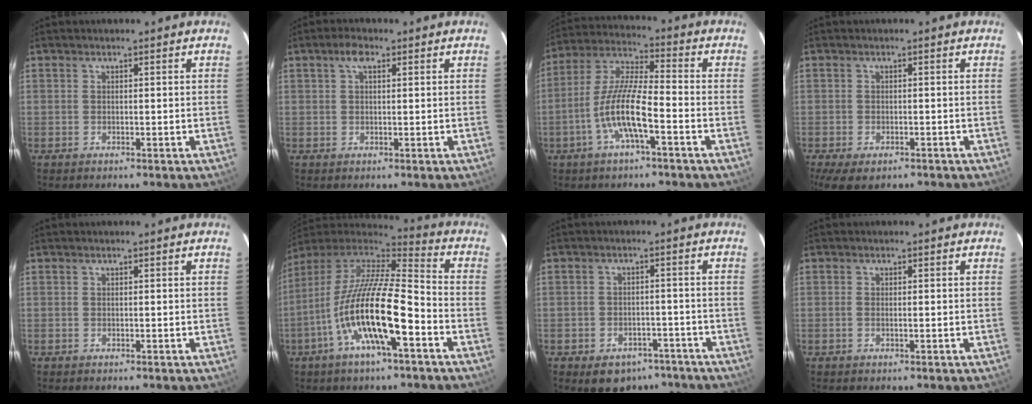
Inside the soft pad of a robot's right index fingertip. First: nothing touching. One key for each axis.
{"total": 2.7, "fx": 1.2, "fy": 1.3, "fz": 2.1, "tx": -0.039, "ty": 0.010, "tz": 0.021}
{"total": 11.2, "fx": -4.4, "fy": 1.8, "fz": 10.1, "tx": -0.213, "ty": 0.001, "tz": -0.087}
{"total": 7.3, "fx": -4.8, "fy": 3.4, "fz": 4.4, "tx": -0.100, "ty": -0.030, "tz": -0.075}
{"total": 0.0}
{"total": 19.2, "fx": -7.4, "fy": 4.3, "fz": 17.2, "tx": -0.312, "ty": -0.026, "tz": -0.145}
{"total": 9.7, "fx": -6.7, "fy": 6.2, "fz": 3.3, "tx": -0.072, "ty": 0.021, "tz": -0.072}
{"total": 1.0, "fx": -0.2, "fy": 0.2, "fz": 0.9, "tx": -0.019, "ty": 0.001, "tz": -0.005}